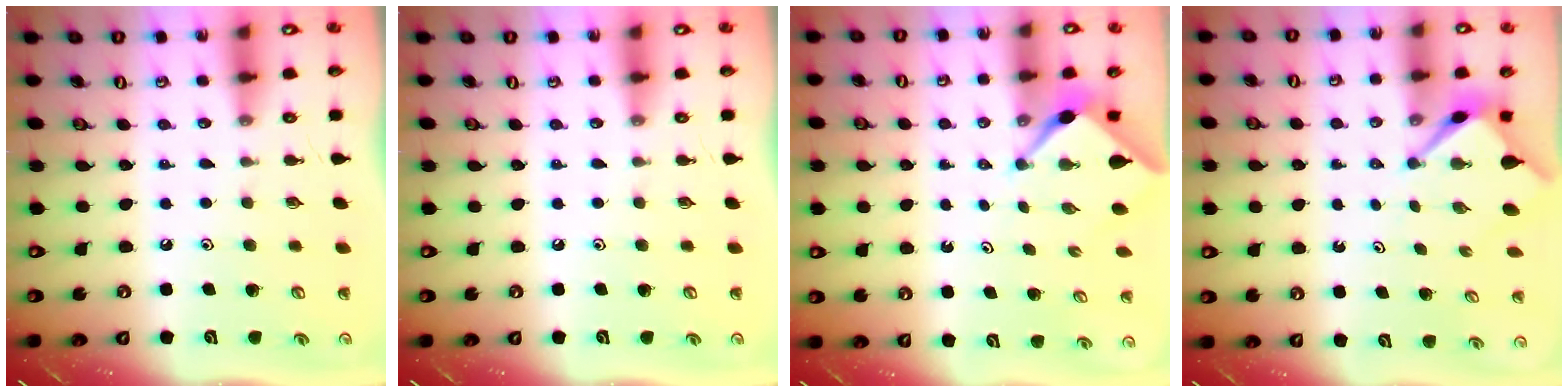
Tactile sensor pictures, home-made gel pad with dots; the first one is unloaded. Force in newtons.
{"total": 0.0}
{"total": 2.3, "press": 2.2, "slide": 0.3}
{"total": 3.2, "press": 3.2, "slide": 0.2}